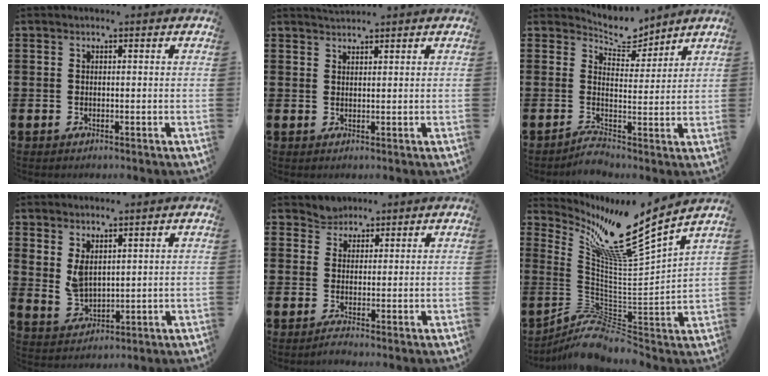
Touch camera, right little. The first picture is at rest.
{"total": 1.6, "force": [1.6, 0.0, 0.1], "torque": [0.005, -0.002, 0.028]}
{"total": 5.2, "force": [3.6, 3.0, 2.2], "torque": [-0.039, -0.026, 0.059]}
{"total": 3.8, "force": [2.7, 1.7, 2.1], "torque": [-0.040, -0.012, 0.048]}
{"total": 2.5, "force": [2.1, 1.4, 0.2], "torque": [0.002, -0.012, 0.036]}
{"total": 11.6, "force": [5.1, 3.4, 9.8], "torque": [-0.214, -0.041, 0.087]}